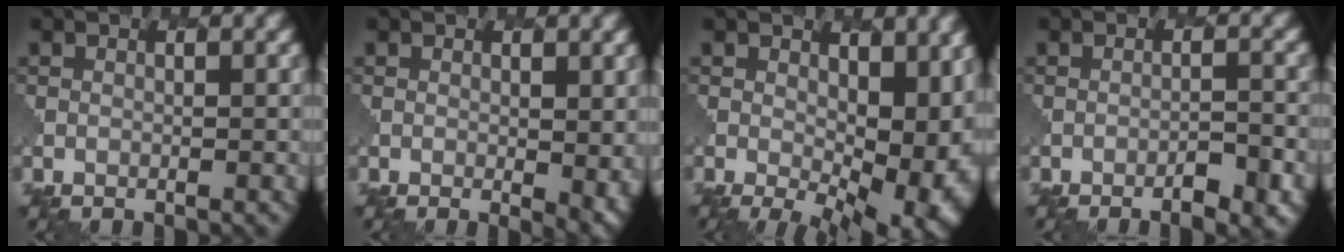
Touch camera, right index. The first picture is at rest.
{"total": 3.9, "force": [-0.2, 1.5, 3.5], "torque": [-0.040, -0.013, 0.003]}
{"total": 11.9, "force": [0.2, 6.9, 9.7], "torque": [-0.121, -0.032, 0.029]}
{"total": 2.9, "force": [-1.8, 0.6, 2.2], "torque": [-0.038, 0.009, -0.030]}